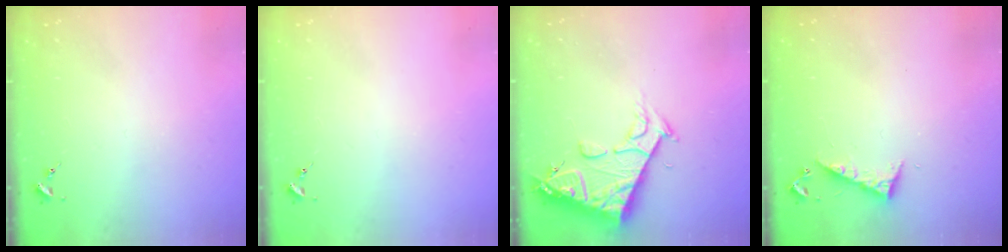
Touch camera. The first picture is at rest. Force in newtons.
{"total": 0.0}
{"total": 13.2, "press": 13.1, "slide": 1.6}
{"total": 7.2, "press": 7.1, "slide": 0.6}